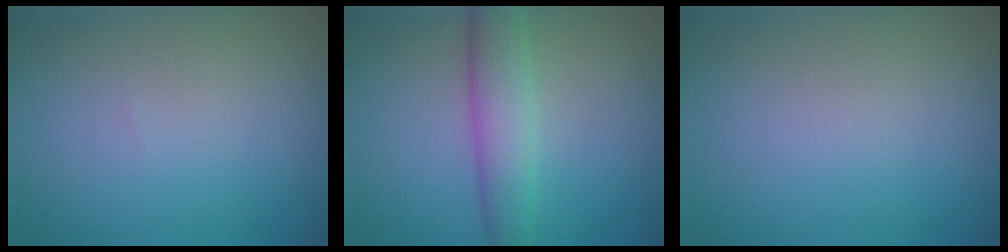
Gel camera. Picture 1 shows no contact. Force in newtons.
{"total": 4.1, "press": 4.1, "slide": 0.1}
{"total": 0.0}